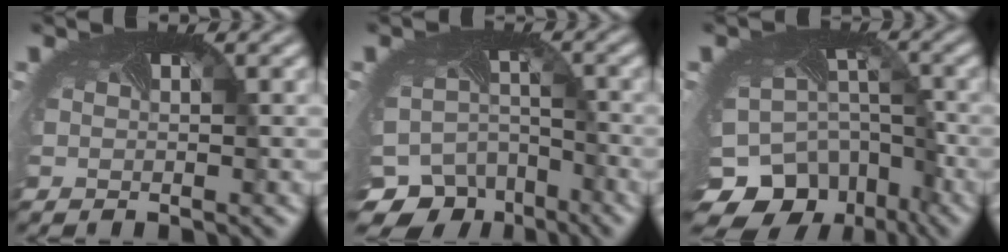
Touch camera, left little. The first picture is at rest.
{"total": 9.3, "force": [-7.2, 5.6, 1.7], "torque": [-0.030, -0.017, -0.100]}
{"total": 13.6, "force": [-8.6, 9.7, 4.2], "torque": [-0.095, -0.044, -0.100]}